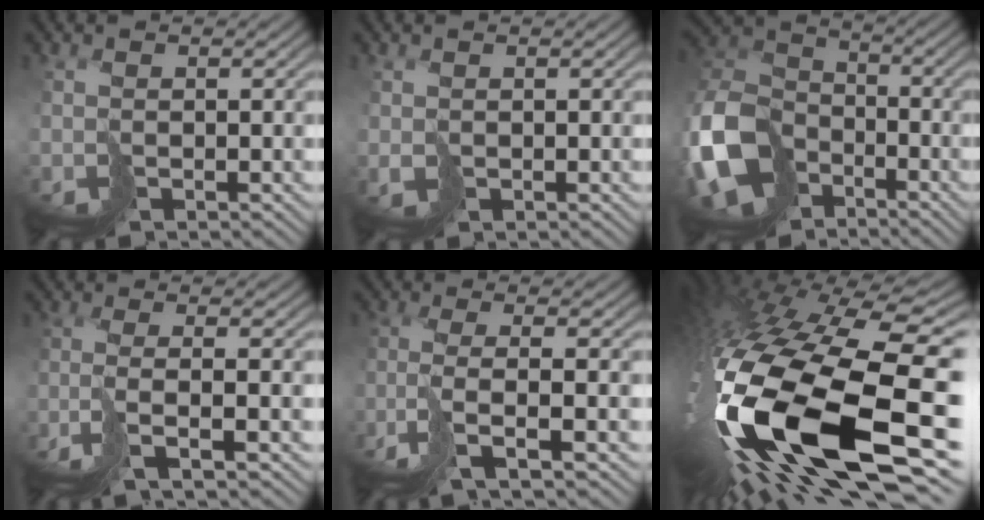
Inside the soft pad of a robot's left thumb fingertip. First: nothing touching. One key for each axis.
{"total": 0.7, "fx": 0.3, "fy": 0.7, "fz": -0.1, "tx": -0.003, "ty": -0.006, "tz": 0.012}
{"total": 14.5, "fx": -6.1, "fy": 10.4, "fz": 8.1, "tx": -0.232, "ty": -0.035, "tz": -0.129}
{"total": 6.1, "fx": -2.9, "fy": 1.5, "fz": 5.2, "tx": -0.091, "ty": 0.000, "tz": -0.069}
{"total": 7.8, "fx": -3.8, "fy": 2.1, "fz": 6.5, "tx": -0.124, "ty": -0.004, "tz": -0.083}
{"total": 20.9, "fx": -5.1, "fy": 10.2, "fz": 17.5, "tx": -0.400, "ty": -0.073, "tz": -0.068}